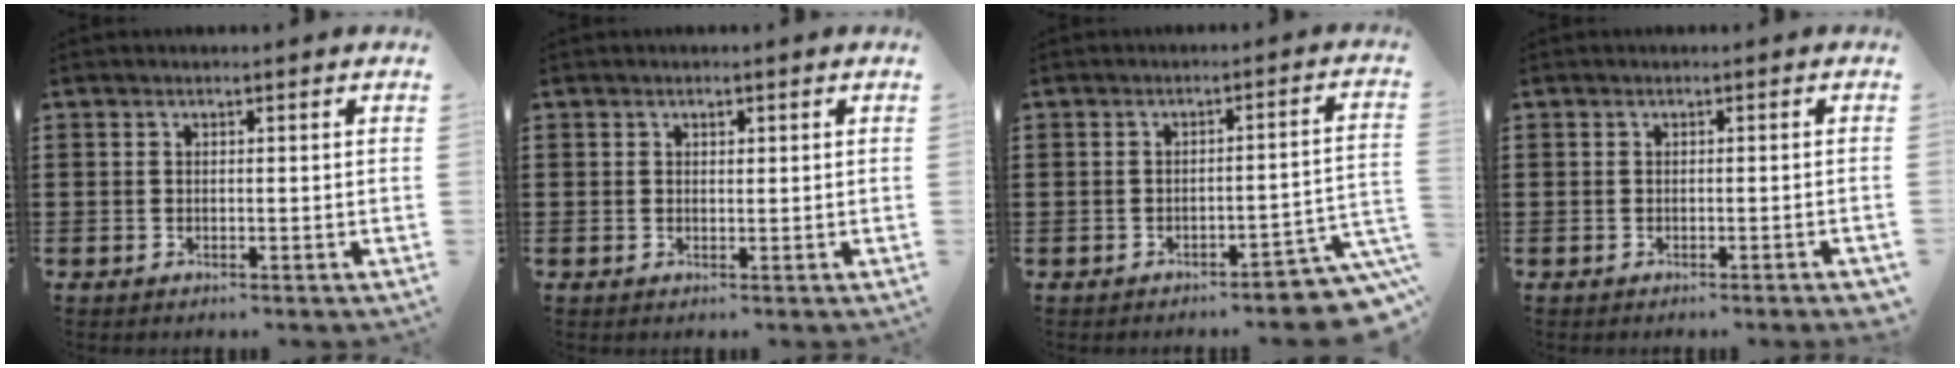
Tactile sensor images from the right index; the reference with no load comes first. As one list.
[{"total": 0.7, "force": [0.4, 0.4, 0.4], "torque": [-0.009, 0.003, 0.007]}, {"total": 4.3, "force": [-3.8, 0.6, 2.0], "torque": [-0.033, -0.006, -0.074]}, {"total": 0.8, "force": [-0.6, -0.1, 0.5], "torque": [-0.008, -0.004, -0.011]}]